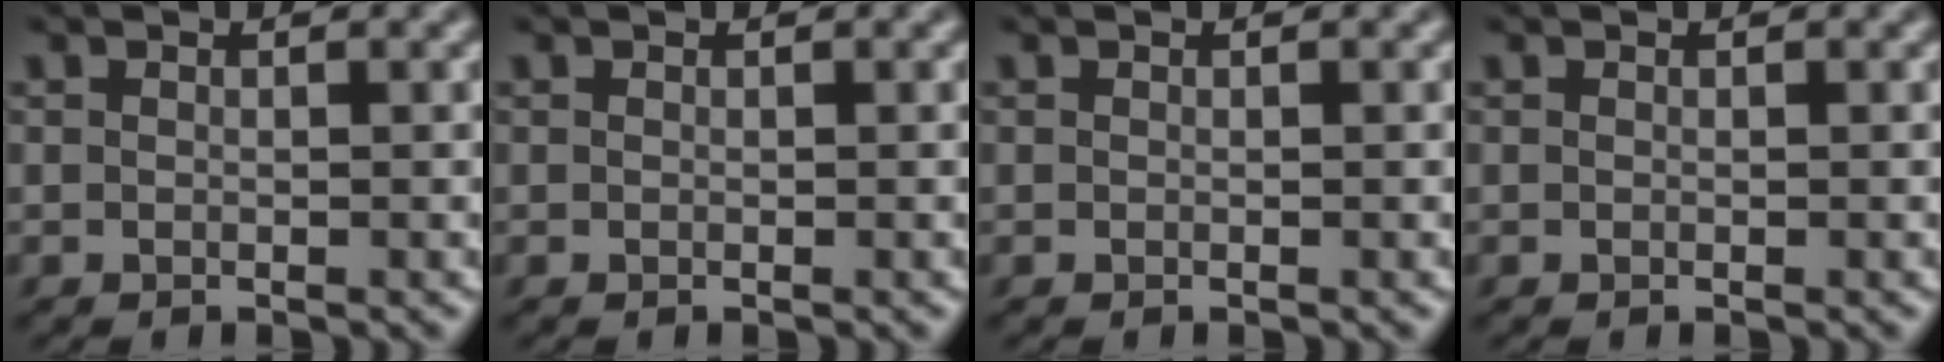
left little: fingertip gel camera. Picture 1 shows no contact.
{"total": 0.0}
{"total": 0.0}
{"total": 0.0}